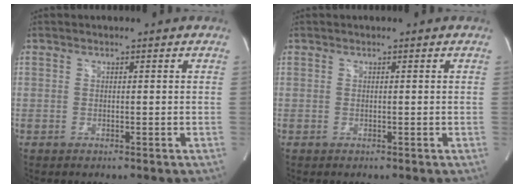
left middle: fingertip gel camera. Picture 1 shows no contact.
{"total": 0.0}